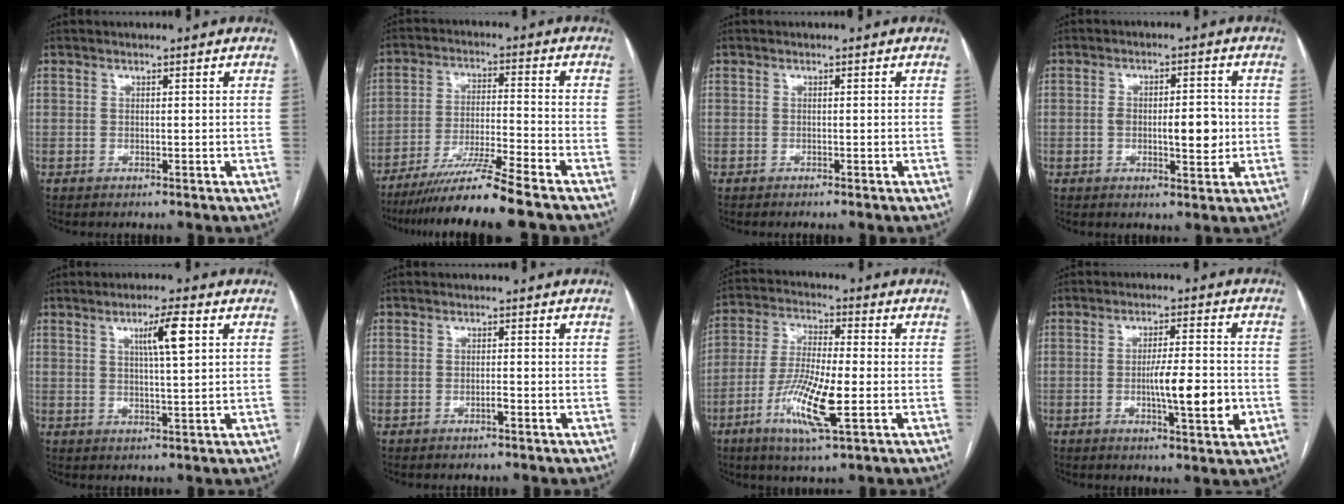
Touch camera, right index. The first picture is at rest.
{"total": 11.1, "force": [-9.1, -2.0, 6.0], "torque": [-0.097, -0.027, -0.160]}
{"total": 0.6, "force": [-0.5, -0.2, 0.3], "torque": [-0.007, 0.002, -0.010]}
{"total": 7.0, "force": [-0.7, 2.5, 6.5], "torque": [-0.103, 0.005, -0.008]}
{"total": 5.6, "force": [1.9, 0.2, 5.3], "torque": [-0.087, 0.004, 0.031]}
{"total": 0.9, "force": [-0.6, 0.1, 0.8], "torque": [-0.015, 0.001, -0.010]}
{"total": 12.1, "force": [-3.9, 1.9, 11.3], "torque": [-0.228, -0.012, -0.074]}
{"total": 9.2, "force": [-2.0, 1.3, 8.9], "torque": [-0.139, -0.004, -0.031]}